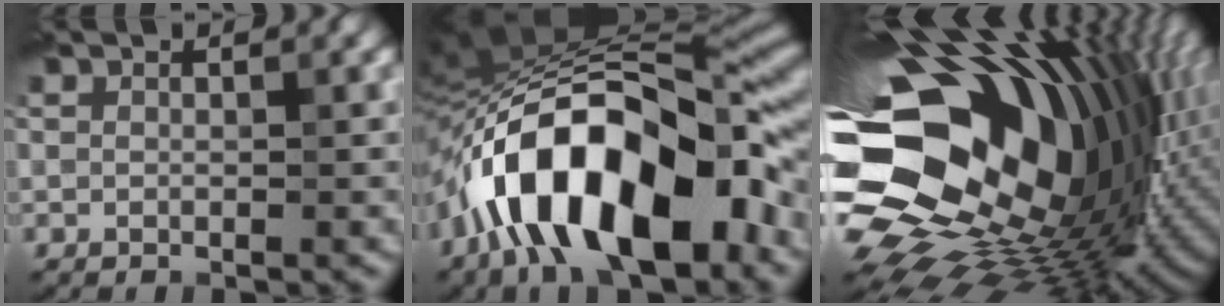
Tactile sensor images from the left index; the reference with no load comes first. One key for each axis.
{"total": 15.8, "fx": -6.3, "fy": 6.6, "fz": 12.9, "tx": -0.194, "ty": 0.023, "tz": -0.111}
{"total": 20.3, "fx": 1.7, "fy": 13.1, "fz": 15.4, "tx": -0.292, "ty": -0.030, "tz": 0.044}